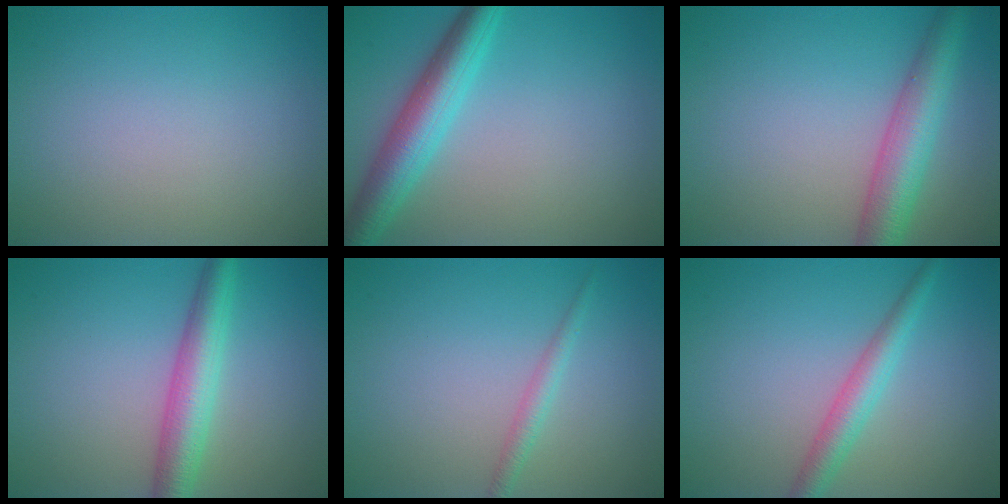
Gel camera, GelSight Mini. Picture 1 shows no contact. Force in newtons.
{"total": 5.3, "press": 5.3, "slide": 0.2}
{"total": 5.4, "press": 5.3, "slide": 0.2}
{"total": 4.6, "press": 4.6, "slide": 0.0}
{"total": 1.4, "press": 1.4, "slide": 0.0}
{"total": 2.9, "press": 2.9, "slide": 0.1}